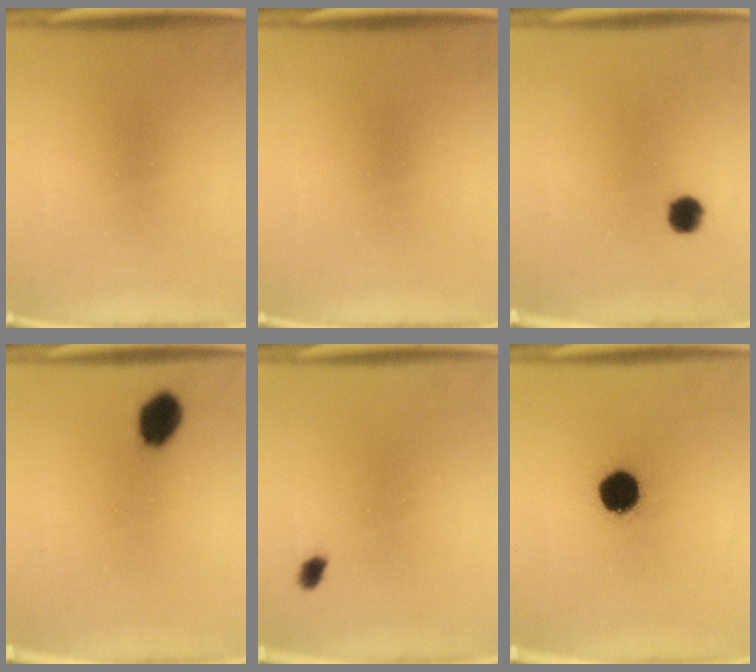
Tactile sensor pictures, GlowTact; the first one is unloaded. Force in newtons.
{"total": 0.0}
{"total": 3.1}
{"total": 6.3}
{"total": 1.4}
{"total": 9.5}